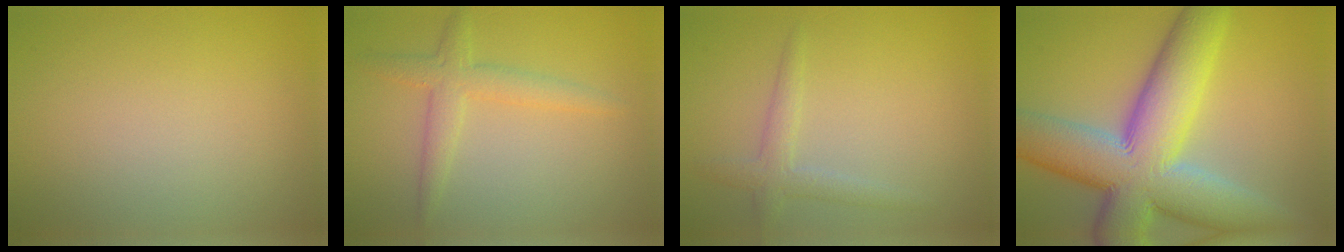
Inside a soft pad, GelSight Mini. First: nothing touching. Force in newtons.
{"total": 2.9, "press": 2.9, "slide": 0.1}
{"total": 2.1, "press": 2.1, "slide": 0.1}
{"total": 14.4, "press": 14.3, "slide": 1.2}